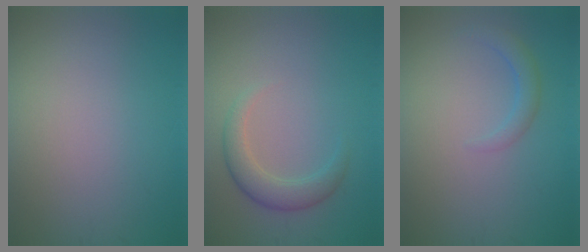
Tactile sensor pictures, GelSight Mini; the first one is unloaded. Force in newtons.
{"total": 2.7, "press": 2.7, "slide": 0.2}
{"total": 1.7, "press": 1.7, "slide": 0.2}